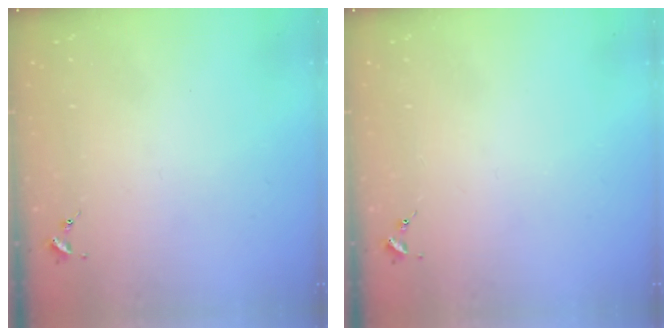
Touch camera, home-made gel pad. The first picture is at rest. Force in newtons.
{"total": 0.0}